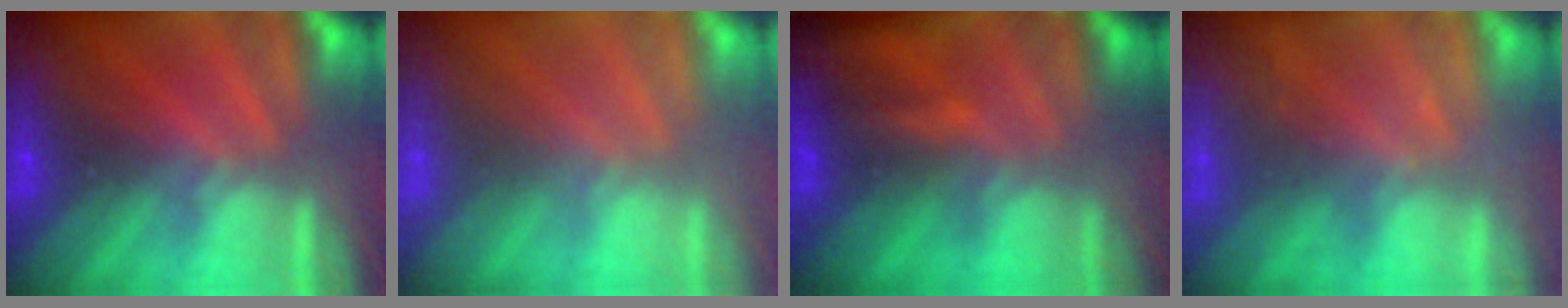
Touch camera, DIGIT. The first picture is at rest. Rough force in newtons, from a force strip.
{"total": 2.9}
{"total": 7.1}
{"total": 2.3}